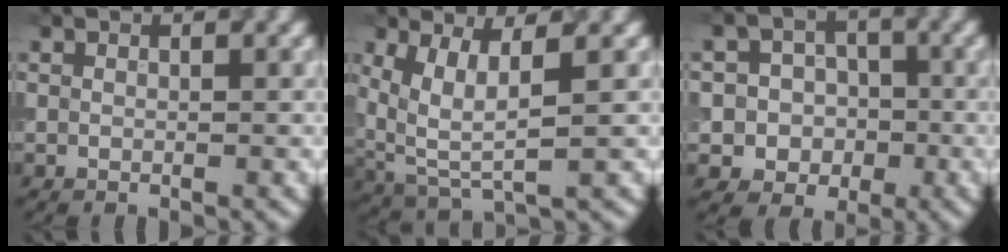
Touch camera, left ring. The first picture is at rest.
{"total": 5.3, "force": [1.3, 2.0, 4.8], "torque": [-0.113, -0.010, 0.031]}
{"total": 5.4, "force": [-0.9, 5.2, 1.2], "torque": [0.002, 0.019, -0.042]}